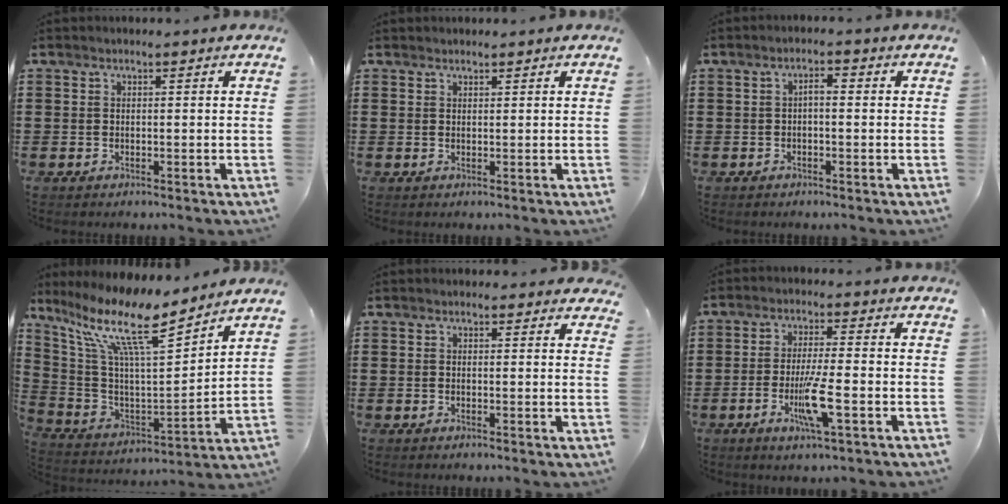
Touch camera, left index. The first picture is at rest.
{"total": 0.8, "force": [0.7, 0.3, -0.1], "torque": [0.000, 0.001, 0.015]}
{"total": 1.8, "force": [-0.5, 0.5, 1.6], "torque": [-0.032, 0.006, -0.012]}
{"total": 13.4, "force": [9.5, 2.8, 9.1], "torque": [-0.217, -0.057, 0.156]}
{"total": 1.1, "force": [0.9, 0.7, 0.1], "torque": [0.003, 0.003, 0.014]}
{"total": 7.2, "force": [-2.5, 0.8, 6.7], "torque": [-0.128, -0.012, -0.047]}